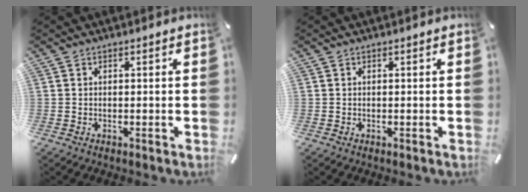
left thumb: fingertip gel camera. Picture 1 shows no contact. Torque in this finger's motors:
{"motor_torque": [-0.14, -0.14, -0.01, -0.02, 0.00]}